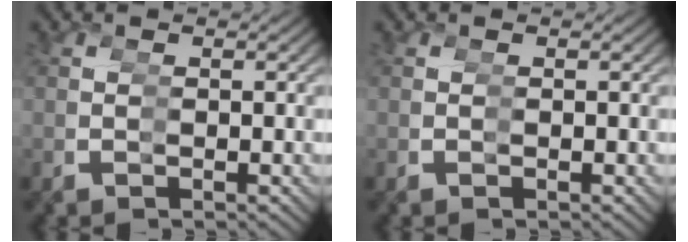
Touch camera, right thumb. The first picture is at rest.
{"total": 0.0}